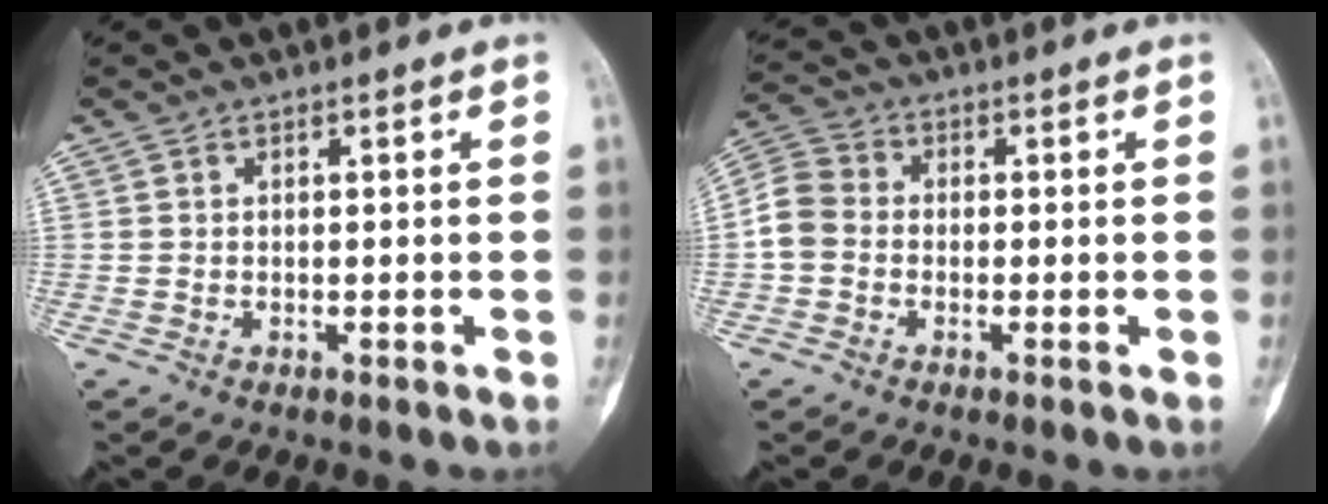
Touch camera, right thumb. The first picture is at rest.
{"total": 5.9, "force": [-1.0, 4.9, 3.0], "torque": [-0.053, 0.017, -0.035]}